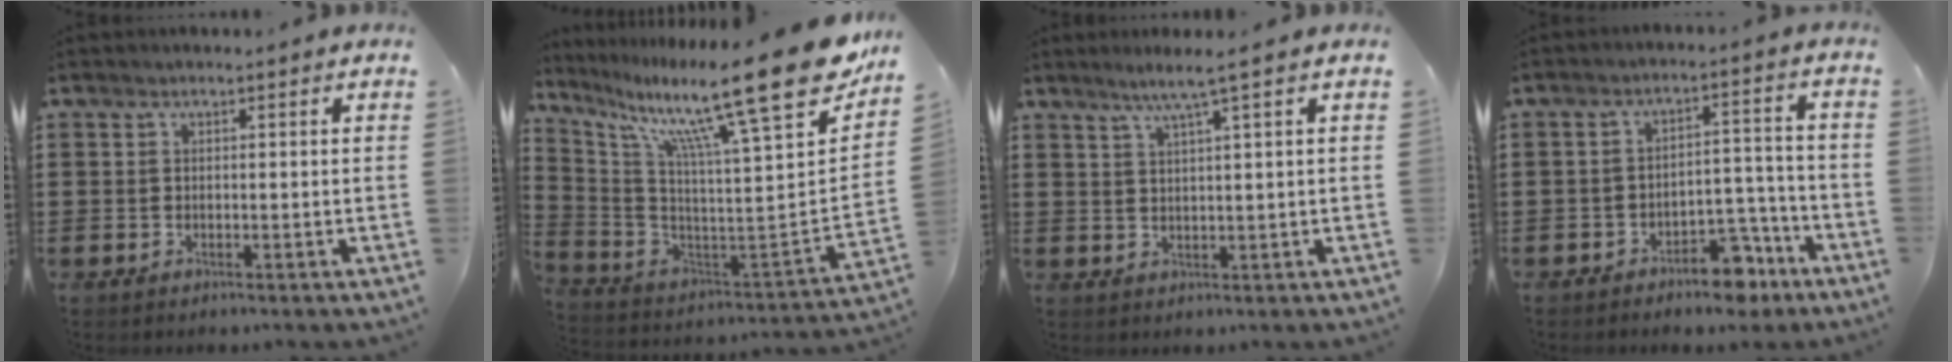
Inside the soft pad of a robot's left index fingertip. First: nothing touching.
{"total": 18.8, "force": [12.3, 1.9, 14.0], "torque": [-0.244, -0.094, 0.184]}
{"total": 3.4, "force": [1.9, -0.5, 2.8], "torque": [-0.059, -0.003, 0.030]}
{"total": 6.7, "force": [-5.4, 2.5, 3.0], "torque": [-0.041, 0.022, -0.098]}